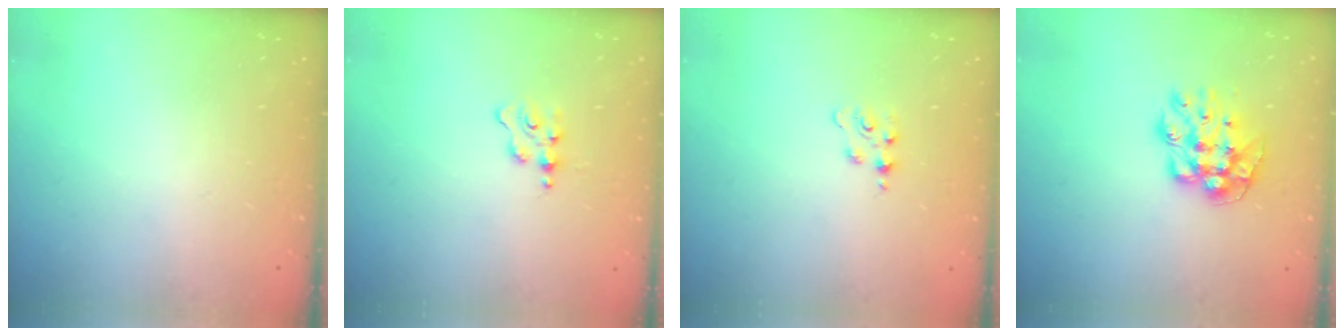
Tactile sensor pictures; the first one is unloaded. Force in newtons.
{"total": 1.8, "press": 1.8, "slide": 0.3}
{"total": 2.3, "press": 2.3, "slide": 0.5}
{"total": 10.3, "press": 10.3, "slide": 0.5}